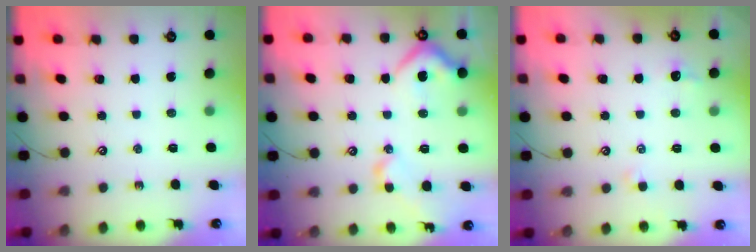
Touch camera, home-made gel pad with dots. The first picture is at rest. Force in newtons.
{"total": 9.7, "press": 9.5, "slide": 1.7}
{"total": 1.1, "press": 0.9, "slide": 0.6}